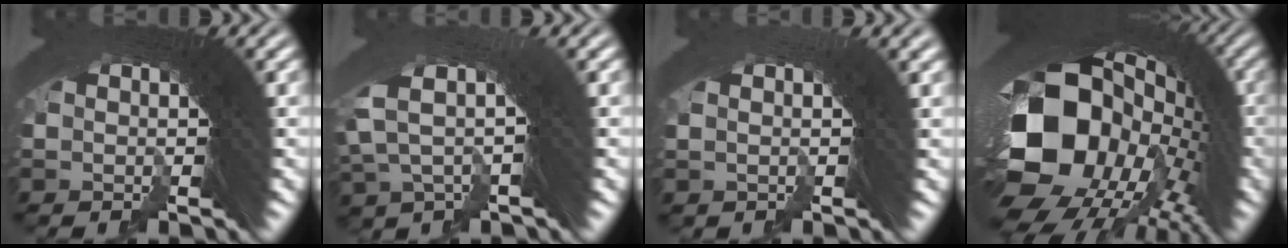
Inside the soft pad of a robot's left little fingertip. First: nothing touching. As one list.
[{"total": 4.4, "force": [1.3, 2.1, 3.6], "torque": [-0.057, 0.021, 0.012]}, {"total": 0.7, "force": [0.3, -0.5, 0.4], "torque": [0.003, 0.013, 0.003]}, {"total": 26.3, "force": [0.8, 16.1, 20.8], "torque": [-0.309, 0.004, 0.006]}]